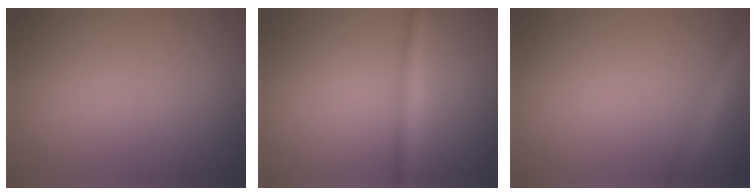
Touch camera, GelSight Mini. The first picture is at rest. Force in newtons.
{"total": 2.1, "press": 2.1, "slide": 0.1}
{"total": 2.9, "press": 2.9, "slide": 0.1}